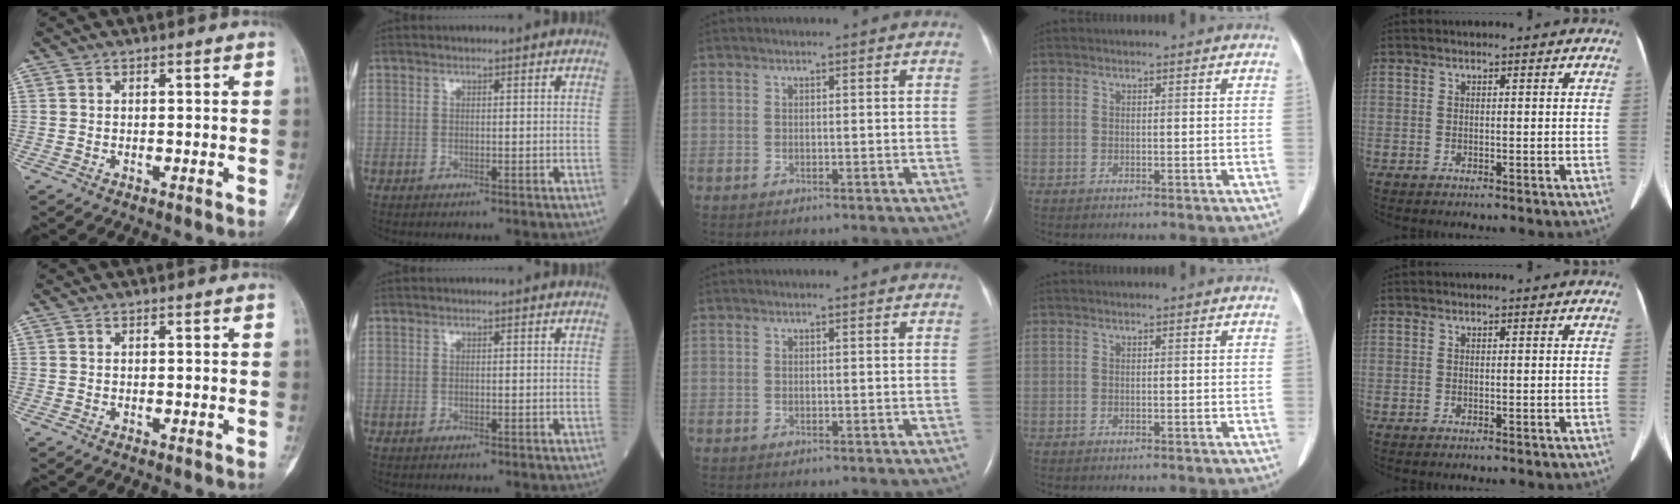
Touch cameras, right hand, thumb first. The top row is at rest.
{}